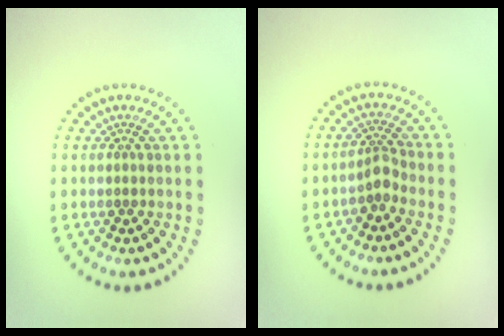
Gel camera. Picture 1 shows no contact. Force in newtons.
{"total": 1.9, "press": 1.4, "slide": 1.3}